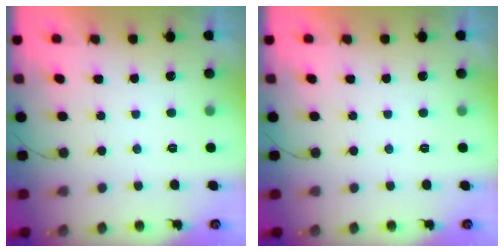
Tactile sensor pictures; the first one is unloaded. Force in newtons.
{"total": 0.0}